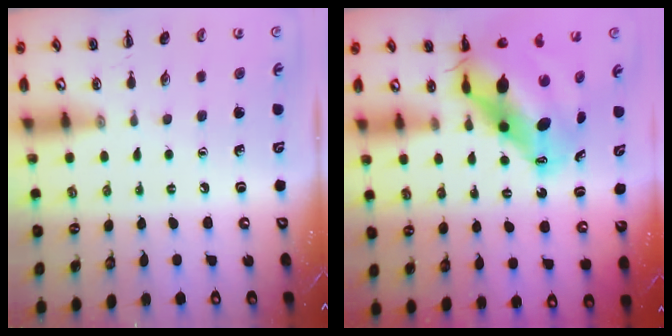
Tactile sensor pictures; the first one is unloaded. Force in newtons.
{"total": 12.2, "press": 11.8, "slide": 3.2}